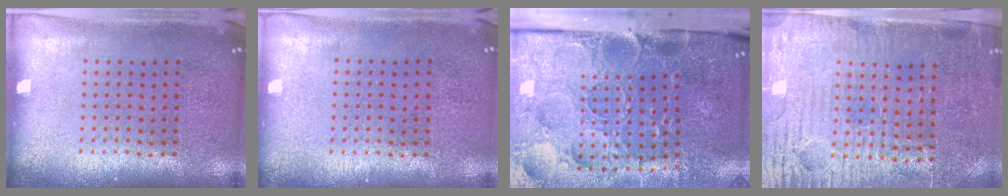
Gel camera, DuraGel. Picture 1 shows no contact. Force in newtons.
{"total": 0.0}
{"total": 5.4, "press": 4.1, "slide": 3.5}
{"total": 3.8, "press": 3.5, "slide": 1.4}